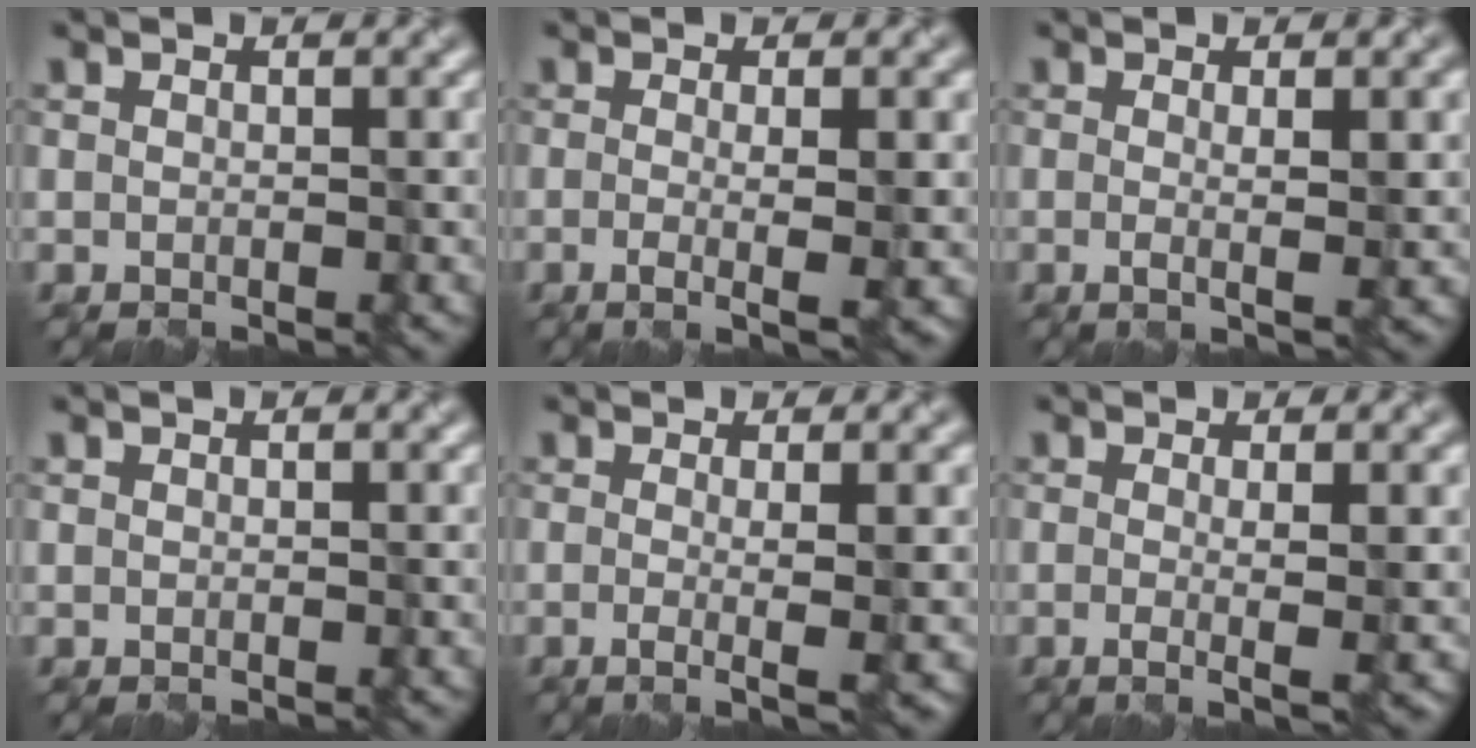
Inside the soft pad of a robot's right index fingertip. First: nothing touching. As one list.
[{"total": 4.0, "force": [-0.3, 1.1, 3.9], "torque": [-0.057, -0.002, -0.005]}, {"total": 3.5, "force": [0.2, 0.9, 3.4], "torque": [-0.047, 0.002, 0.001]}, {"total": 0.0}, {"total": 4.5, "force": [-0.2, 1.1, 4.4], "torque": [-0.060, -0.003, -0.004]}, {"total": 4.2, "force": [-0.2, 1.1, 4.1], "torque": [-0.057, -0.002, -0.003]}]